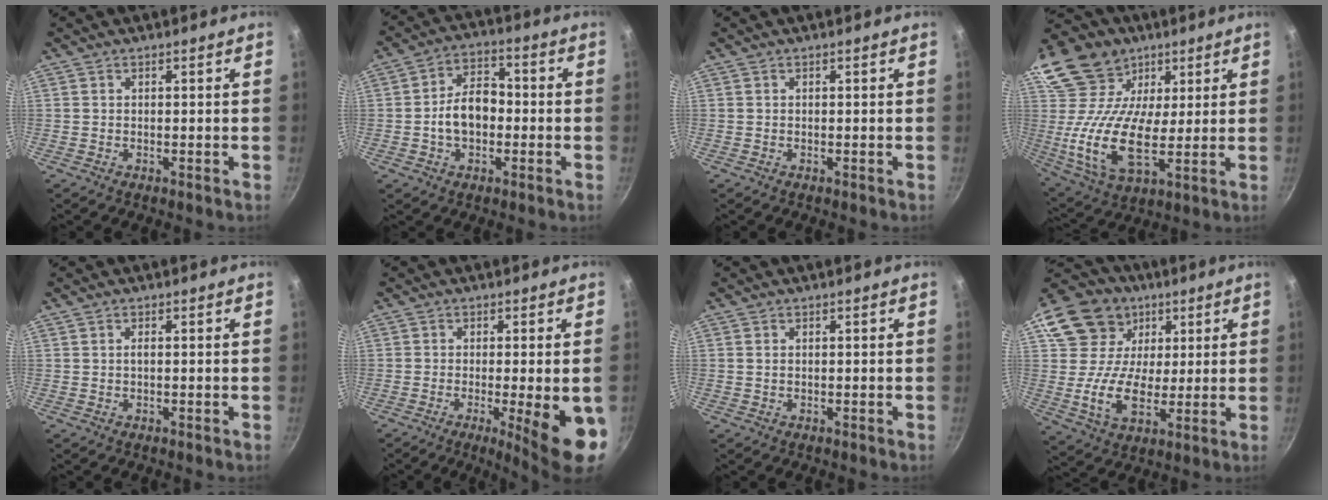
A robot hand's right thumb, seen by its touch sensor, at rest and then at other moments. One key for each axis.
{"total": 9.3, "fx": -1.3, "fy": 6.3, "fz": 6.8, "tx": -0.089, "ty": 0.029, "tz": -0.031}
{"total": 0.0}
{"total": 20.4, "fx": 6.0, "fy": 14.2, "fz": 13.4, "tx": -0.243, "ty": -0.029, "tz": 0.105}
{"total": 0.8, "fx": 0.1, "fy": 0.3, "fz": 0.8, "tx": -0.015, "ty": 0.002, "tz": 0.001}
{"total": 11.8, "fx": -3.1, "fy": 2.2, "fz": 11.2, "tx": -0.140, "ty": -0.004, "tz": -0.034}
{"total": 0.7, "fx": 0.2, "fy": 0.5, "fz": 0.5, "tx": -0.008, "ty": 0.002, "tz": 0.004}
{"total": 18.3, "fx": 6.2, "fy": 14.7, "fz": 9.0, "tx": -0.145, "ty": -0.004, "tz": 0.110}